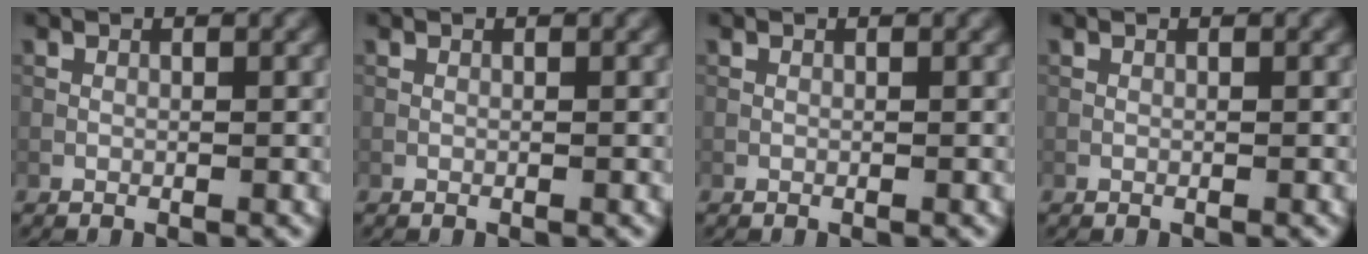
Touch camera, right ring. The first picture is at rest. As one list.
[{"total": 0.0}, {"total": 0.0}, {"total": 0.0}]